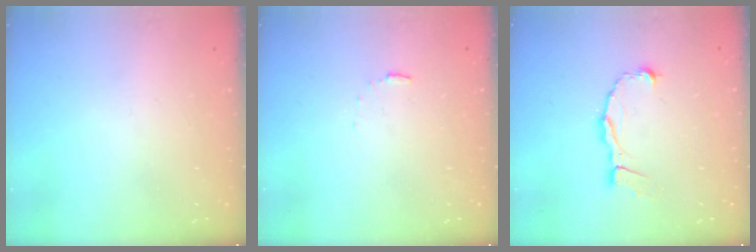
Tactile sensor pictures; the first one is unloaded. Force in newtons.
{"total": 4.5, "press": 4.5, "slide": 0.3}
{"total": 7.1, "press": 7.1, "slide": 0.7}